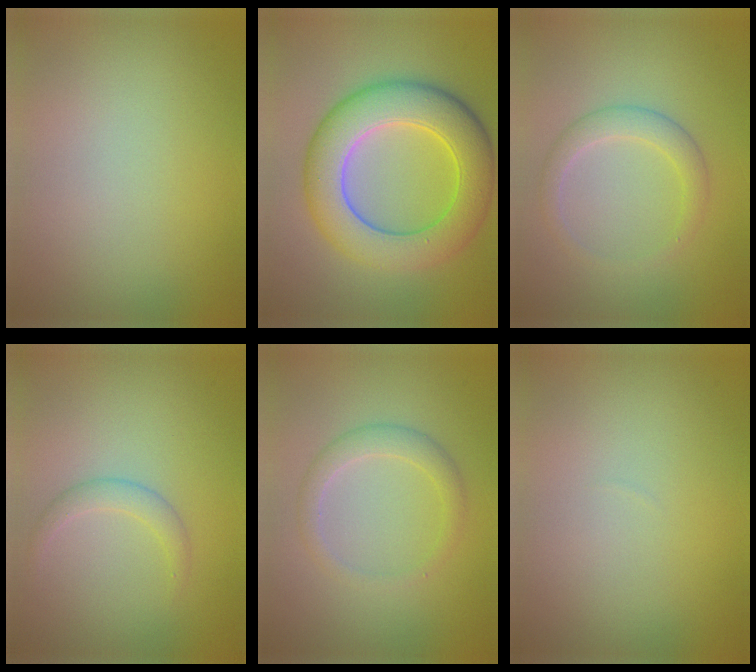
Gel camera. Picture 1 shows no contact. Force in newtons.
{"total": 8.8, "press": 8.8, "slide": 0.1}
{"total": 2.2, "press": 2.2, "slide": 0.1}
{"total": 1.5, "press": 1.5, "slide": 0.1}
{"total": 2.2, "press": 2.2, "slide": 0.1}
{"total": 0.0}